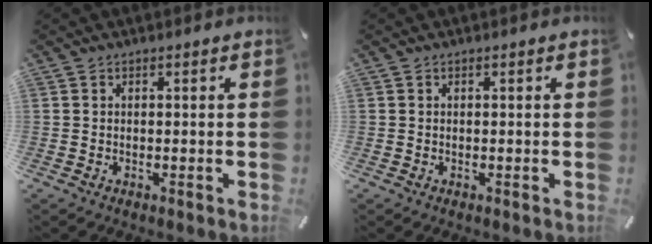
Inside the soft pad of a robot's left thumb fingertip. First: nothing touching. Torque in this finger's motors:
{"motor_torque": [0.00, 0.01, -0.01, 0.00, 0.00]}